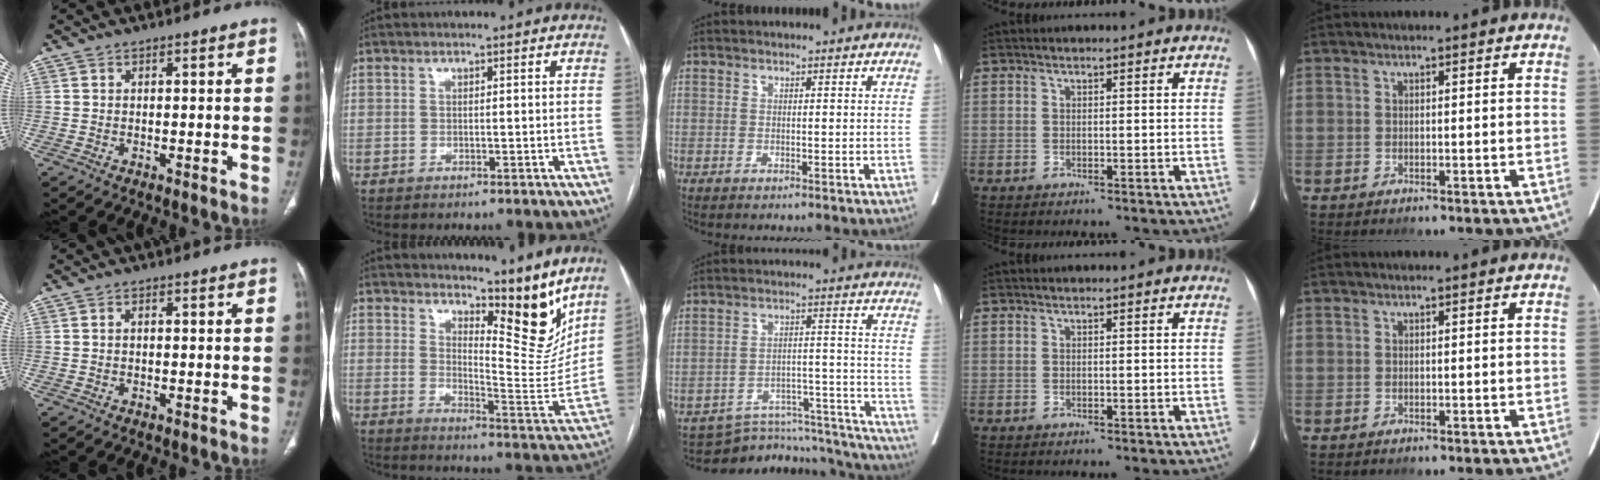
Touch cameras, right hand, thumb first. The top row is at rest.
{"thumb": {"total": 0.8, "force": [0.0, 0.5, 0.6], "torque": [-0.012, 0.002, -0.001]}, "index": {"total": 11.0, "force": [9.0, 2.4, 5.9], "torque": [-0.076, -0.043, 0.132]}, "middle": {"total": 18.0, "force": [-17.6, 3.1, 2.3], "torque": [-0.019, 0.040, -0.233]}}